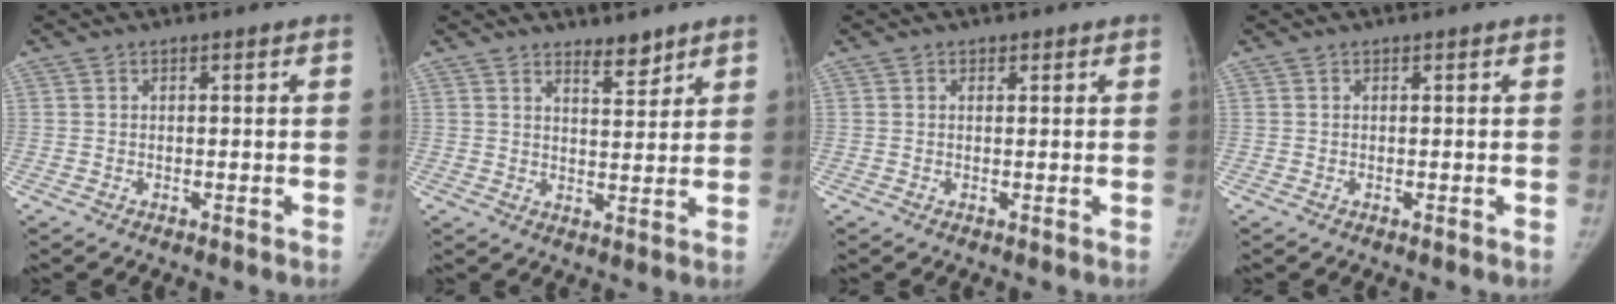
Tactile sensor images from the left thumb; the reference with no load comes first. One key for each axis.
{"total": 3.9, "fx": 3.3, "fy": 1.2, "fz": 1.7, "tx": -0.012, "ty": -0.030, "tz": 0.053}
{"total": 0.7, "fx": 0.4, "fy": 0.5, "fz": 0.3, "tx": -0.001, "ty": -0.002, "tz": 0.004}
{"total": 0.0}